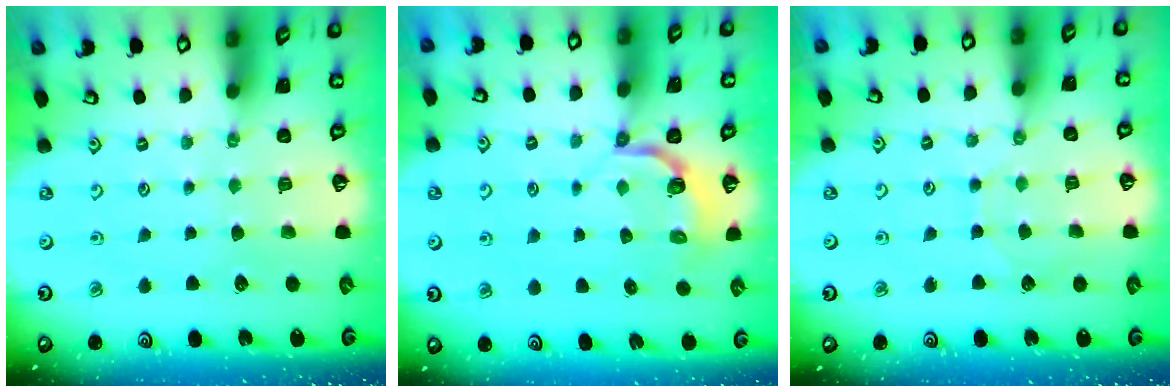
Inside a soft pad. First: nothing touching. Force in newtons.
{"total": 3.9, "press": 2.5, "slide": 3.0}
{"total": 5.4, "press": 5.4, "slide": 0.1}